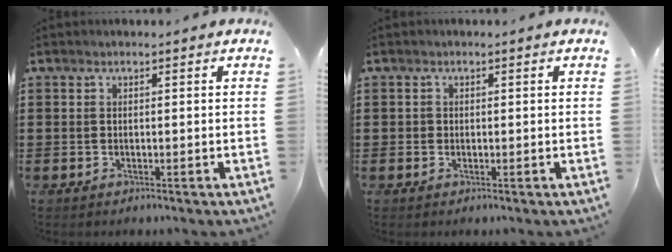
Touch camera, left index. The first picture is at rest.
{"total": 0.7, "force": [0.1, 0.7, 0.1], "torque": [-0.005, 0.004, 0.001]}